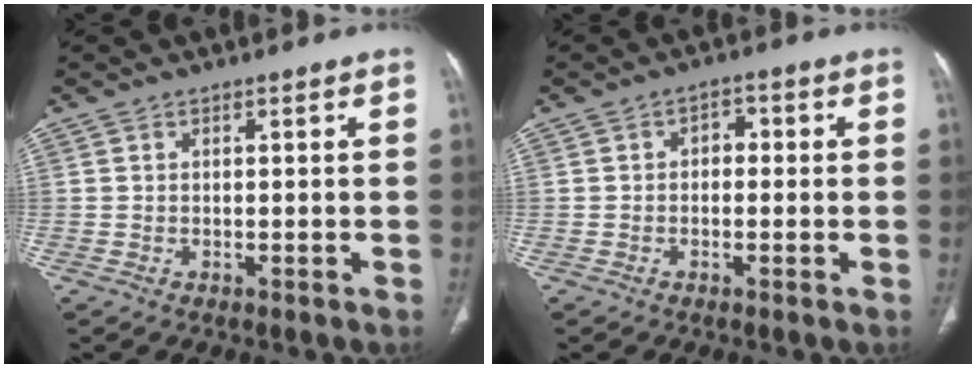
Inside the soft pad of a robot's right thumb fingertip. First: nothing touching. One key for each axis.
{"total": 2.8, "fx": 0.0, "fy": 2.0, "fz": 1.9, "tx": -0.013, "ty": 0.011, "tz": -0.010}